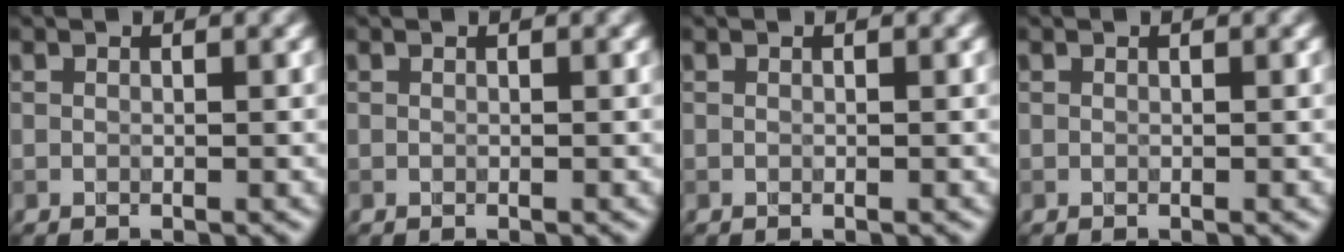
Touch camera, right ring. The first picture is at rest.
{"total": 0.0}
{"total": 0.0}
{"total": 0.0}